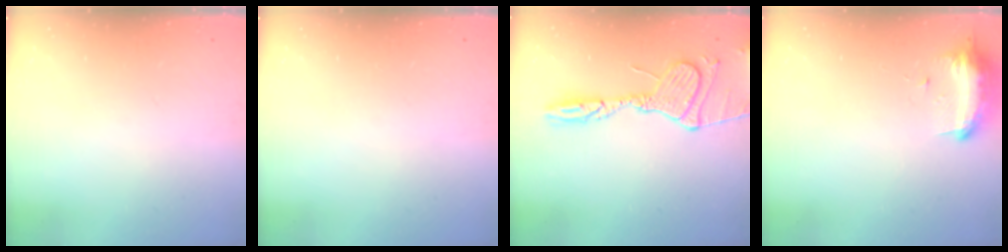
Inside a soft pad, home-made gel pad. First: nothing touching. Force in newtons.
{"total": 0.0}
{"total": 14.7, "press": 14.6, "slide": 1.2}
{"total": 9.5, "press": 9.4, "slide": 0.8}